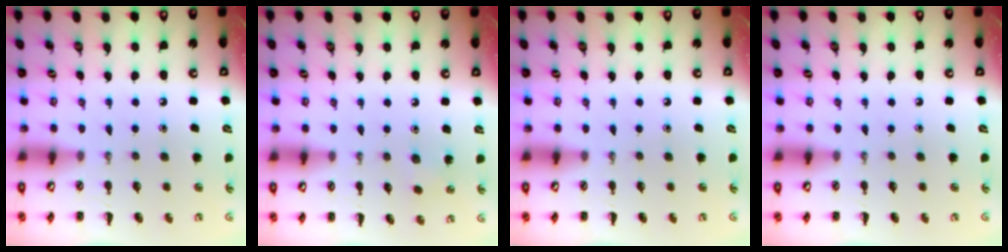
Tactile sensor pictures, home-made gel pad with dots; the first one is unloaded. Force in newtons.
{"total": 3.0, "press": 2.9, "slide": 0.8}
{"total": 0.0}
{"total": 0.0}